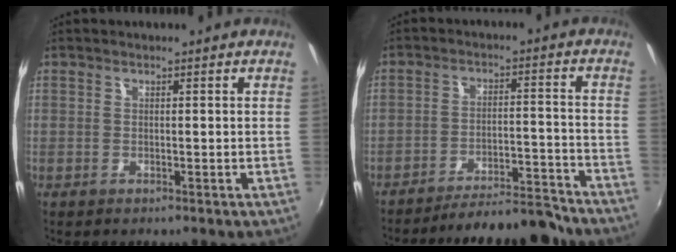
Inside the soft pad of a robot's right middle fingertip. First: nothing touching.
{"total": 13.9, "force": [-13.0, 1.9, 4.3], "torque": [-0.084, 0.019, -0.174]}